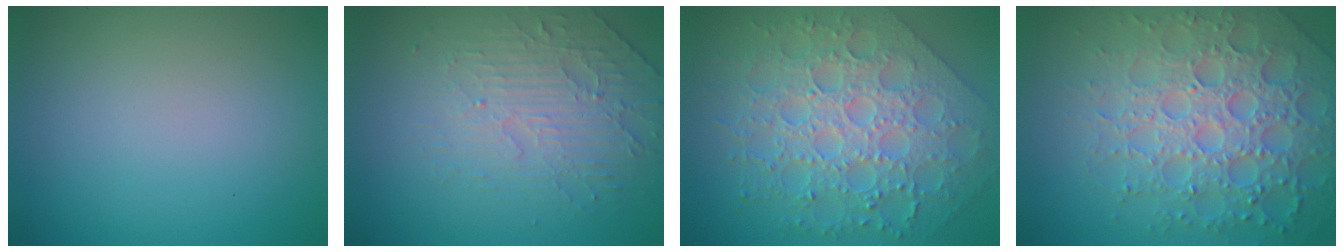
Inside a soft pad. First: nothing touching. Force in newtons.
{"total": 4.6, "press": 3.2, "slide": 3.2}
{"total": 7.6, "press": 6.3, "slide": 4.3}
{"total": 7.3, "press": 7.2, "slide": 1.6}